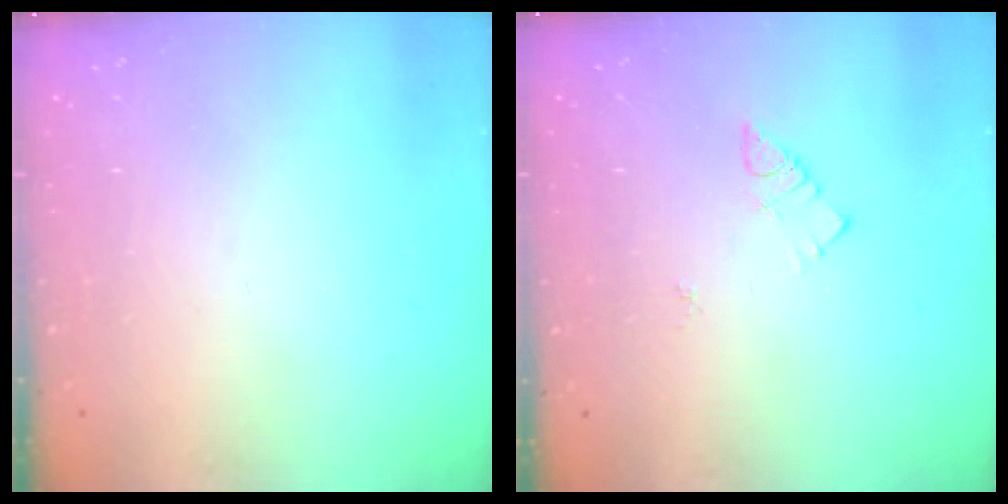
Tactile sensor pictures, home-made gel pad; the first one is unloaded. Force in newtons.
{"total": 4.1, "press": 4.0, "slide": 0.7}